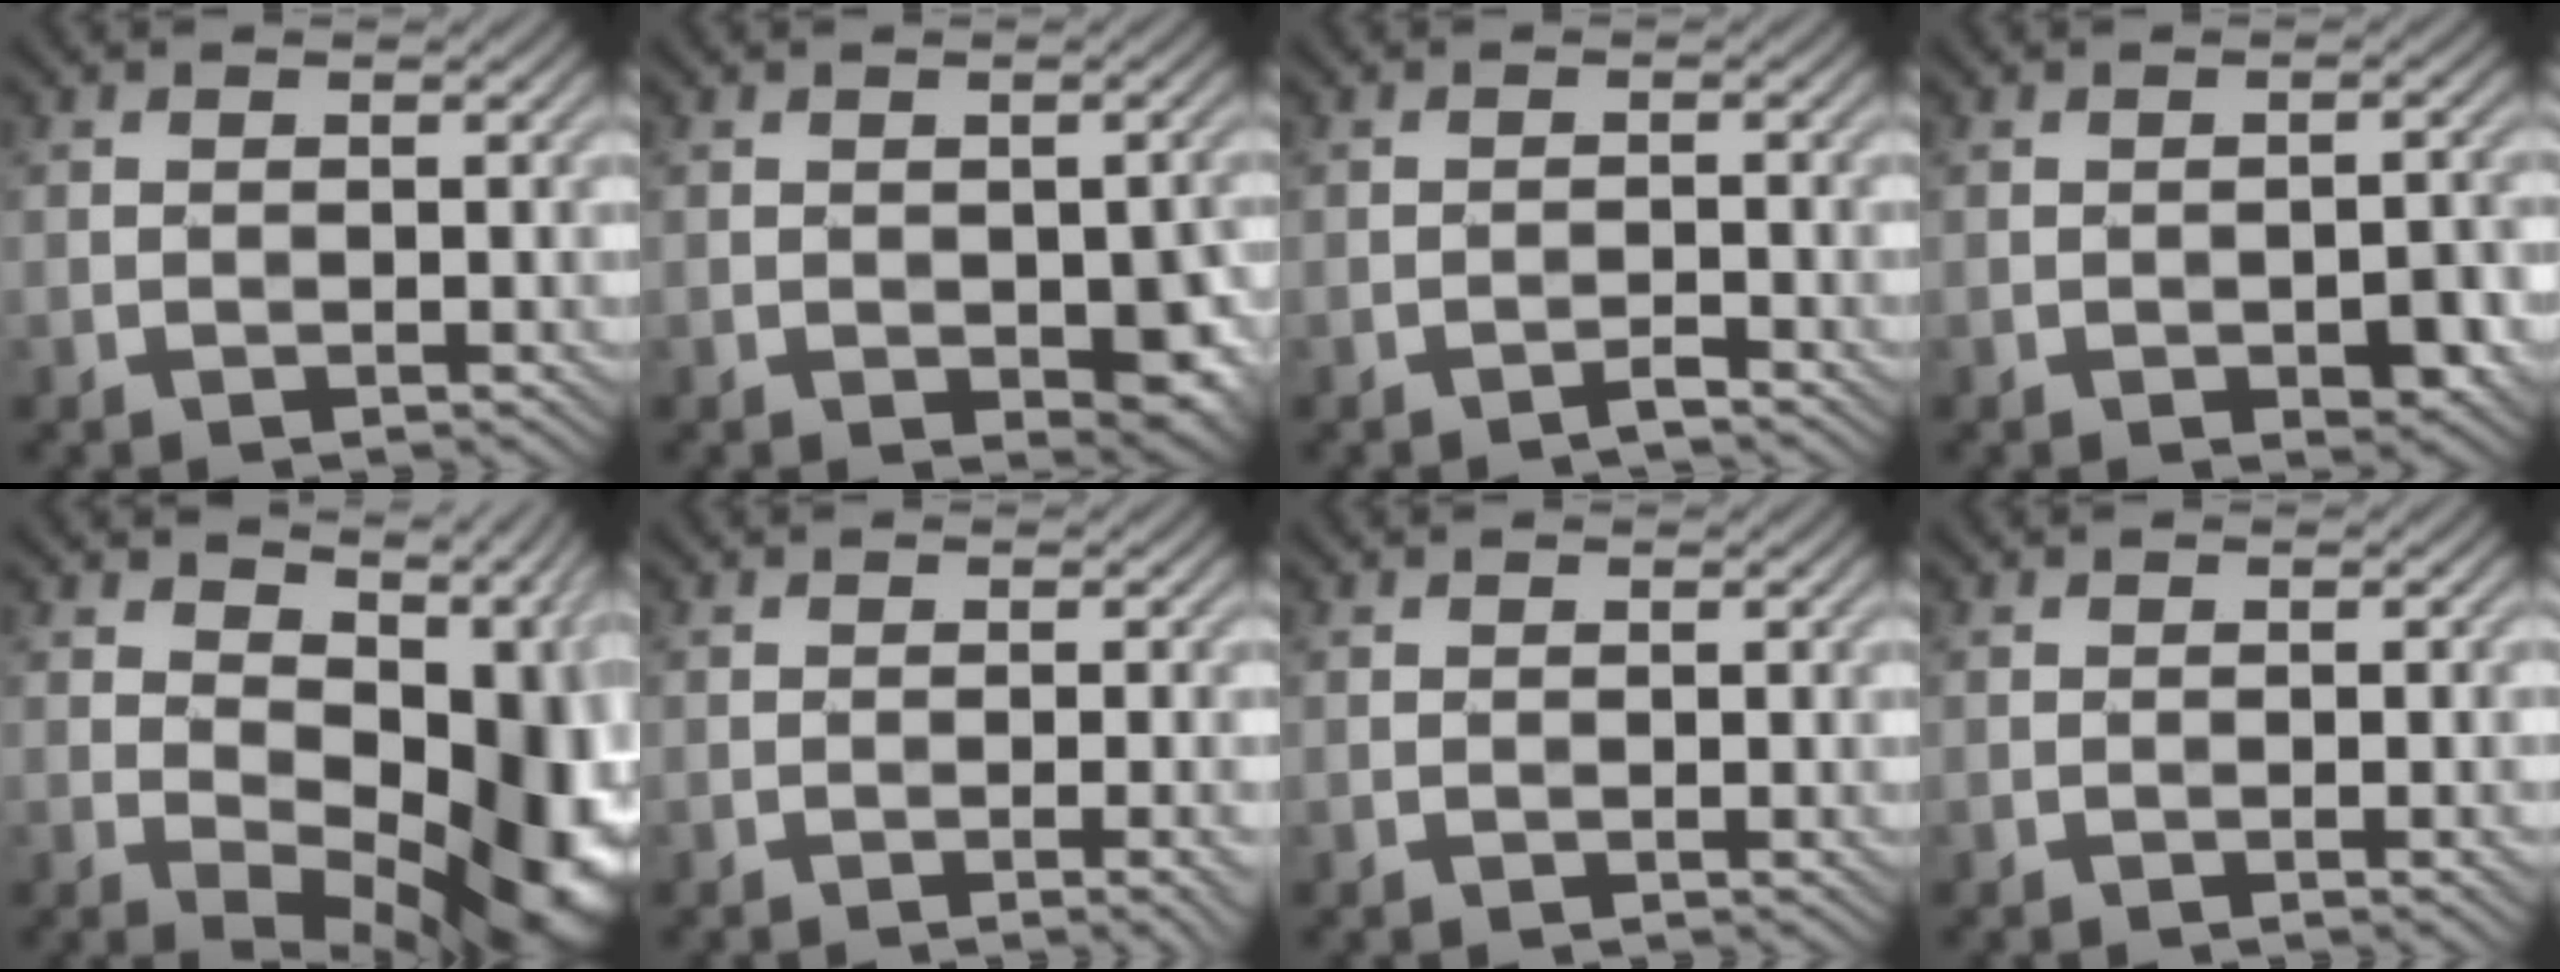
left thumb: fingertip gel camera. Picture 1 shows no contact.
{"total": 4.9, "force": [-1.1, 2.8, 3.8], "torque": [-0.050, -0.017, -0.007]}
{"total": 1.2, "force": [-1.0, 0.0, 0.6], "torque": [-0.009, 0.003, -0.021]}
{"total": 3.4, "force": [-1.3, 1.5, 2.8], "torque": [-0.035, 0.001, -0.016]}
{"total": 16.3, "force": [1.9, 9.6, 13.0], "torque": [-0.146, -0.011, 0.065]}
{"total": 2.3, "force": [-0.8, 0.4, 2.1], "torque": [-0.029, 0.004, -0.017]}
{"total": 0.0}
{"total": 1.4, "force": [-0.4, 0.2, 1.3], "torque": [-0.019, 0.000, -0.008]}